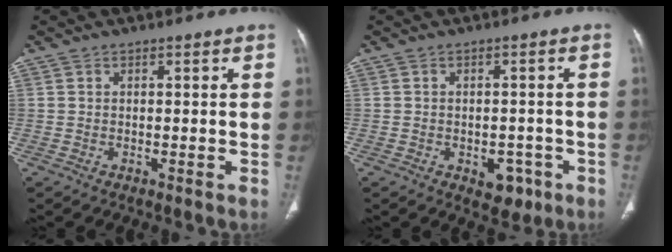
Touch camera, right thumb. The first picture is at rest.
{"total": 4.9, "force": [-2.2, 3.3, 2.9], "torque": [-0.016, 0.011, -0.020]}